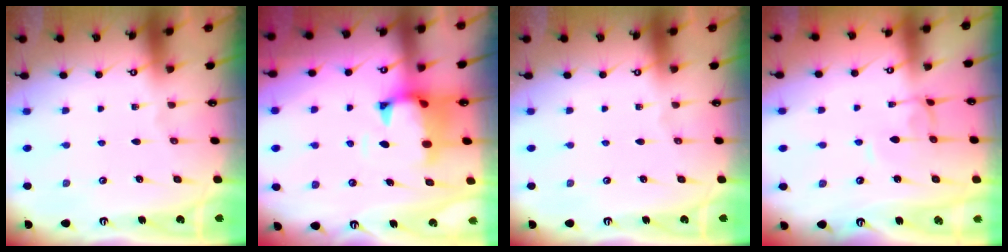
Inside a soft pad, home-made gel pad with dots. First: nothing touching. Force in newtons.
{"total": 1.6, "press": 1.0, "slide": 1.3}
{"total": 0.0}
{"total": 1.5, "press": 1.5, "slide": 0.3}